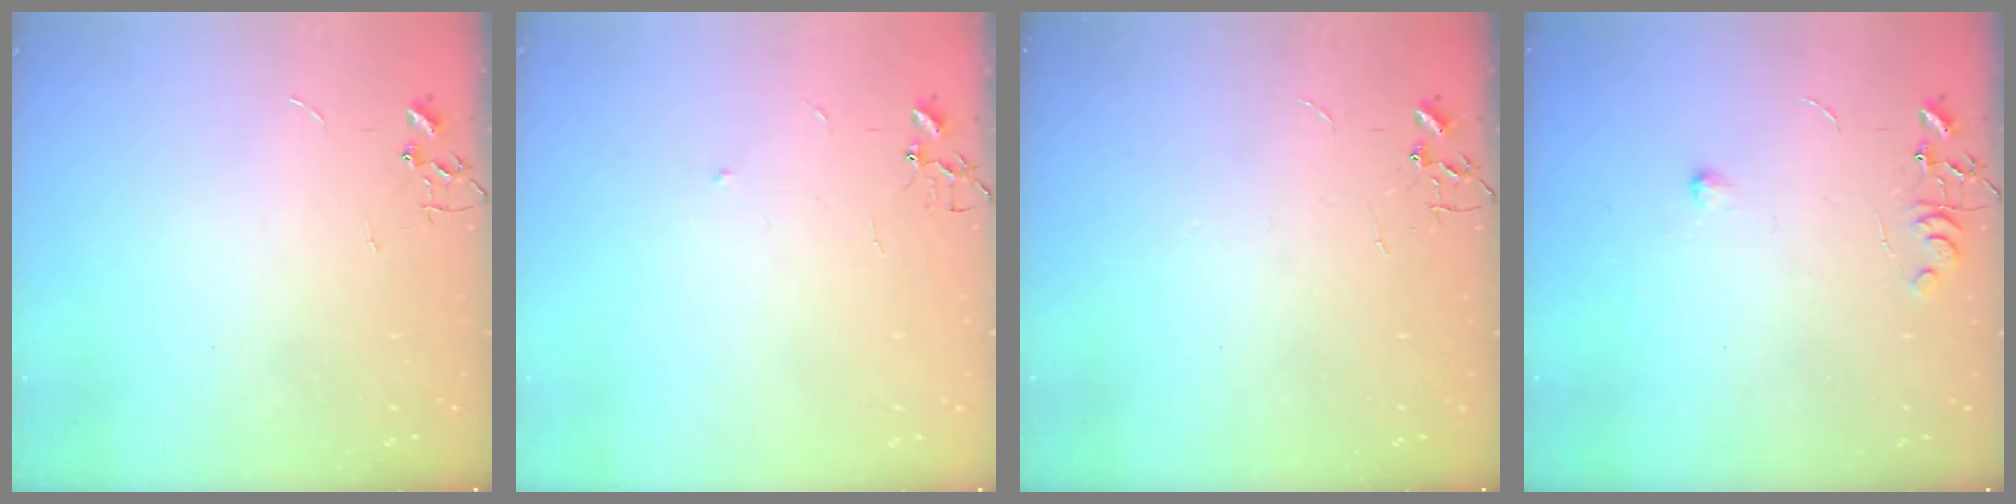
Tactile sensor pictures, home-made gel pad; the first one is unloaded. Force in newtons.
{"total": 4.2, "press": 4.1, "slide": 1.0}
{"total": 0.0}
{"total": 6.9, "press": 6.8, "slide": 0.9}